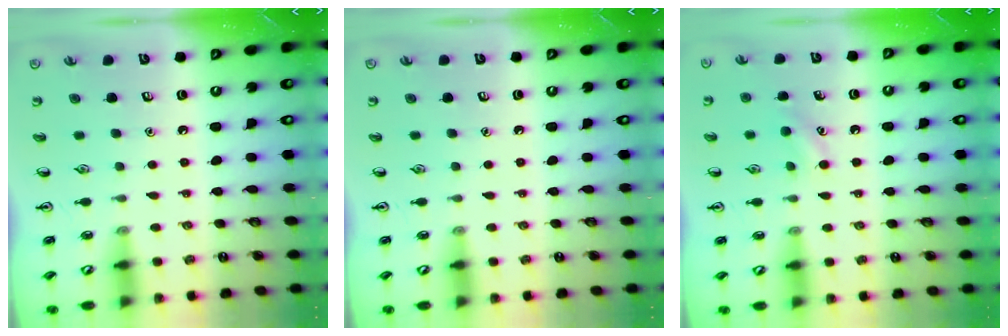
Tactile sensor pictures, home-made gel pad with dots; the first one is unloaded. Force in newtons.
{"total": 0.0}
{"total": 7.1, "press": 6.8, "slide": 2.1}